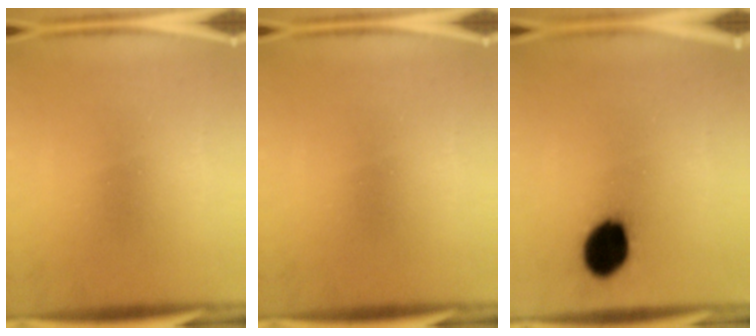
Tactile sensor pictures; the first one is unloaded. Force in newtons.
{"total": 0.0}
{"total": 11.8}